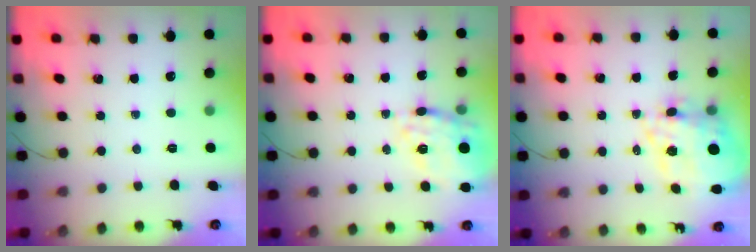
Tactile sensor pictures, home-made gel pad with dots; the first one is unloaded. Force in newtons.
{"total": 17.3, "press": 16.9, "slide": 3.4}
{"total": 12.2, "press": 11.6, "slide": 3.7}